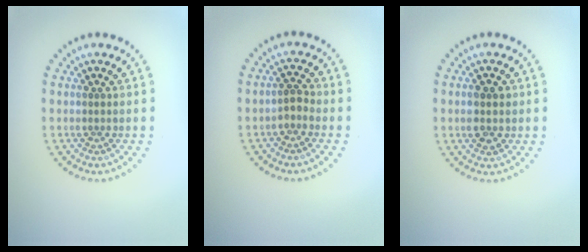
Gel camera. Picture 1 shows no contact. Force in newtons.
{"total": 1.3, "press": 1.1, "slide": 0.7}
{"total": 1.9, "press": 1.9, "slide": 0.2}